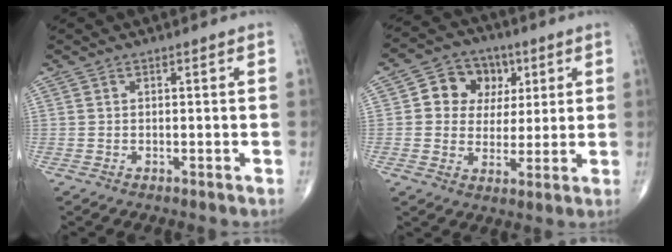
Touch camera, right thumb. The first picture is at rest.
{"total": 10.0, "force": [2.9, 8.5, 4.5], "torque": [-0.021, -0.001, 0.044]}